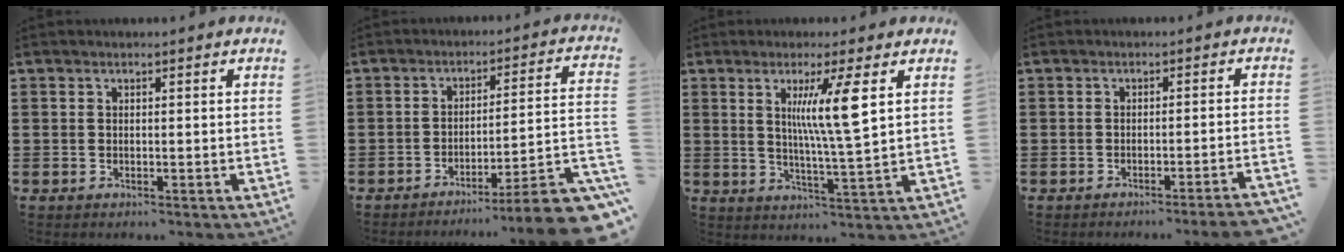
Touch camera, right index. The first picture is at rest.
{"total": 7.9, "force": [-5.8, 0.0, 5.4], "torque": [-0.074, -0.008, -0.114]}
{"total": 8.5, "force": [2.9, 0.0, 8.0], "torque": [-0.153, -0.005, 0.041]}
{"total": 2.4, "force": [-2.0, -0.6, 1.2], "torque": [-0.019, -0.005, -0.041]}